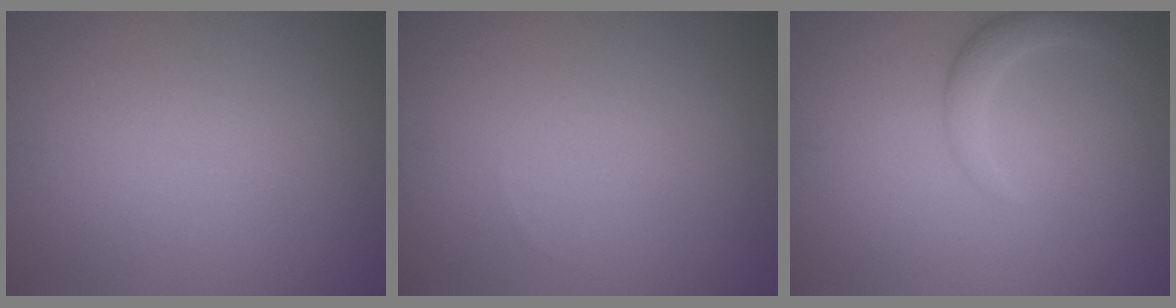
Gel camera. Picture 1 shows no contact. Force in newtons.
{"total": 0.0}
{"total": 2.2, "press": 2.2, "slide": 0.1}